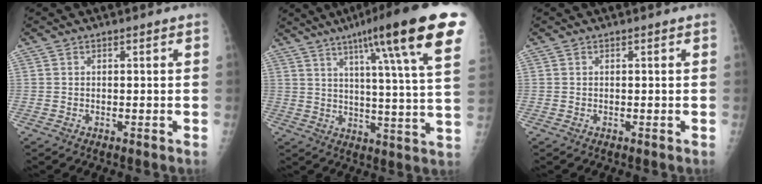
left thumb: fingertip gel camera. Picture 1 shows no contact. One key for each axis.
{"total": 23.5, "fx": 13.0, "fy": 2.3, "fz": 19.4, "tx": -0.271, "ty": -0.029, "tz": 0.171}
{"total": 0.0}